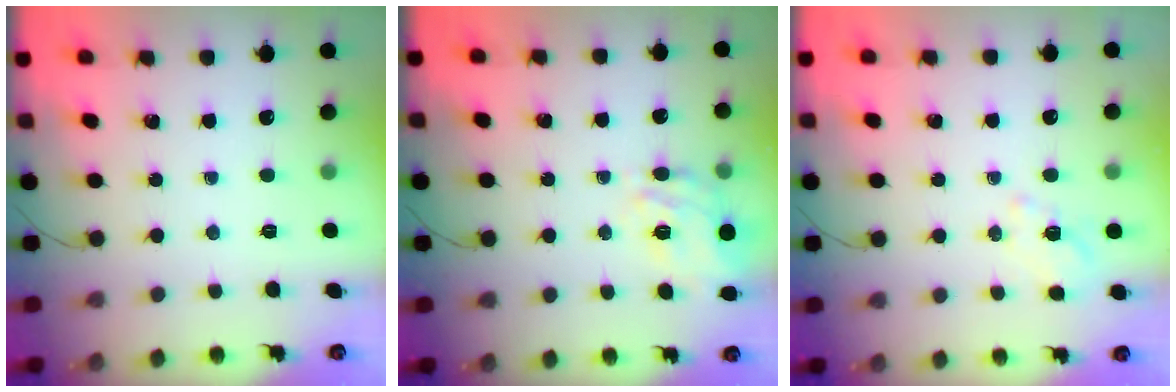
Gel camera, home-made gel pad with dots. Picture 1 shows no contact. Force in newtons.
{"total": 9.8, "press": 9.4, "slide": 2.9}
{"total": 2.4, "press": 1.9, "slide": 1.5}